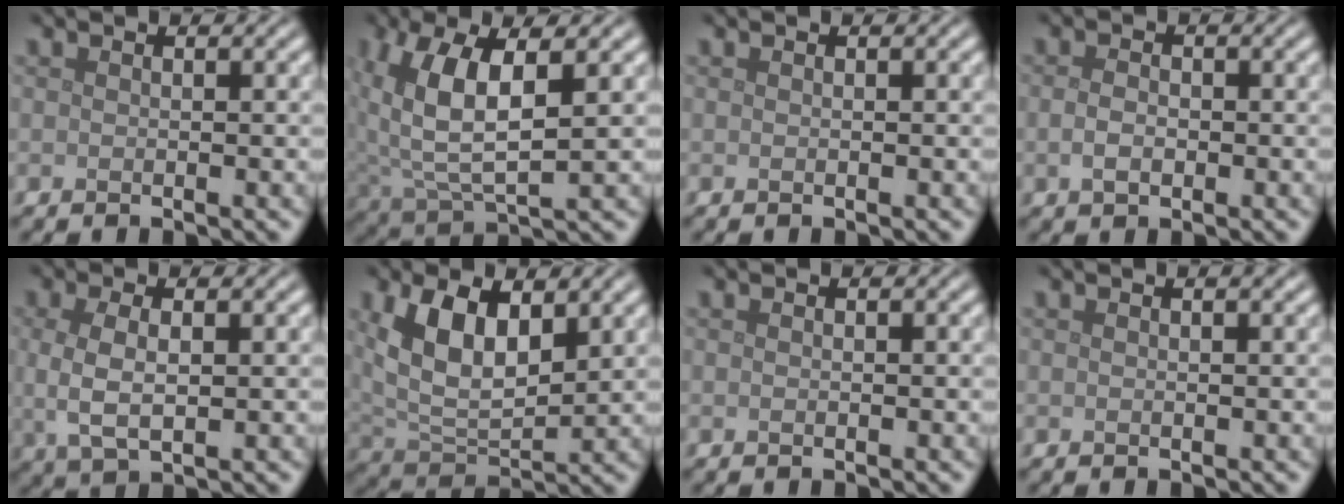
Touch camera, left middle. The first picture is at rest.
{"total": 7.8, "force": [2.3, 3.6, 6.6], "torque": [-0.148, 0.000, 0.041]}
{"total": 0.0}
{"total": 1.7, "force": [-0.4, 1.1, 1.2], "torque": [-0.027, -0.001, -0.008]}
{"total": 3.5, "force": [0.1, 1.6, 3.1], "torque": [-0.074, -0.003, 0.004]}
{"total": 8.0, "force": [2.9, 4.2, 6.2], "torque": [-0.134, -0.001, 0.052]}
{"total": 0.0}
{"total": 0.7, "force": [0.4, 0.2, 0.5], "torque": [-0.004, 0.005, 0.006]}